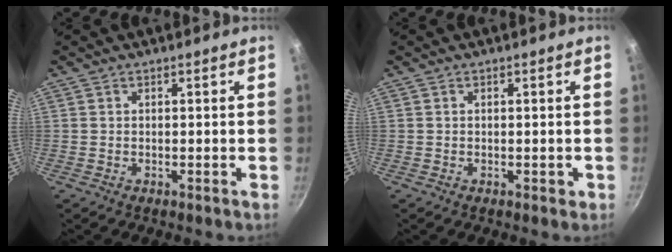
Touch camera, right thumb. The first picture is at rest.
{"total": 1.0, "force": [-0.1, 0.7, 0.7], "torque": [-0.004, 0.003, -0.001]}